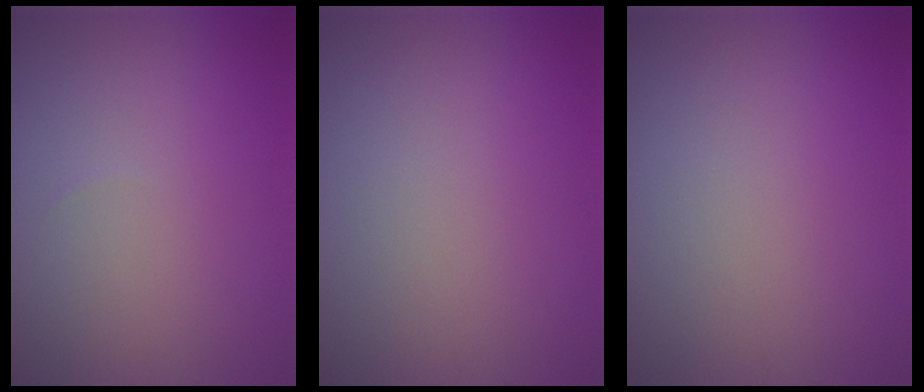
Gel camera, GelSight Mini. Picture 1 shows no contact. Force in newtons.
{"total": 0.0}
{"total": 0.0}